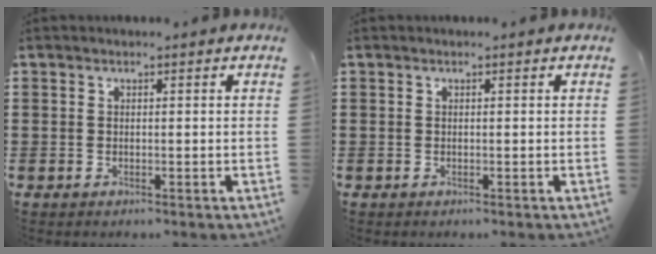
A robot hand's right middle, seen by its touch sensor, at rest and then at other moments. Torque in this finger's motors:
{"motor_torque": [-0.06, 0.02, 0.04, 0.02]}